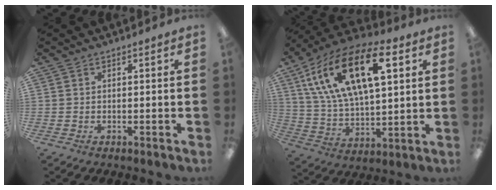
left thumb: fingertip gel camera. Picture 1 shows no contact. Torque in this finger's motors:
{"motor_torque": [2.48, 2.53, 1.51, -1.26, 0.60]}